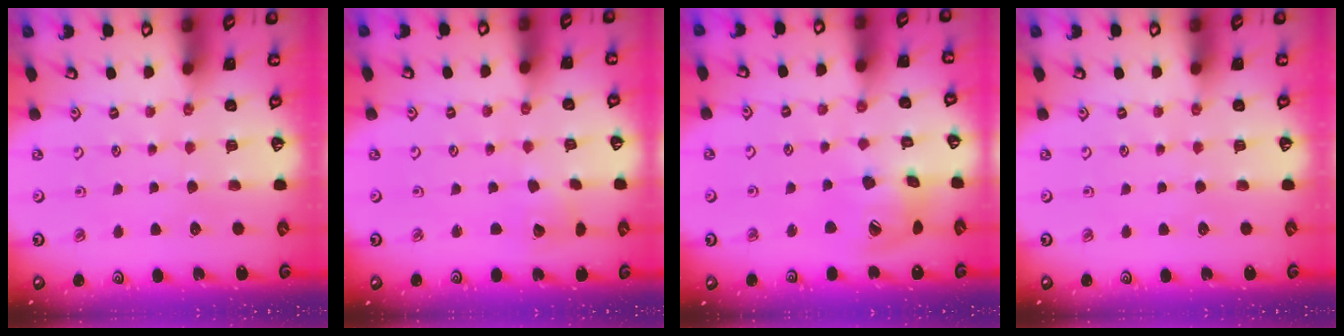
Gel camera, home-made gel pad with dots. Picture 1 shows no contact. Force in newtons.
{"total": 2.5, "press": 2.5, "slide": 0.3}
{"total": 15.9, "press": 15.8, "slide": 2.3}
{"total": 0.0}